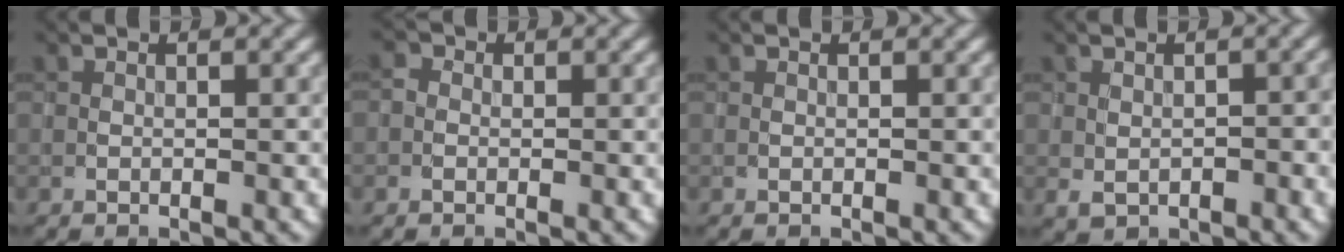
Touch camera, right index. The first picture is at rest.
{"total": 1.0, "force": [0.0, 0.9, 0.4], "torque": [-0.009, -0.001, -0.012]}
{"total": 0.0}
{"total": 2.0, "force": [-0.5, 1.3, 1.4], "torque": [-0.021, -0.006, -0.002]}